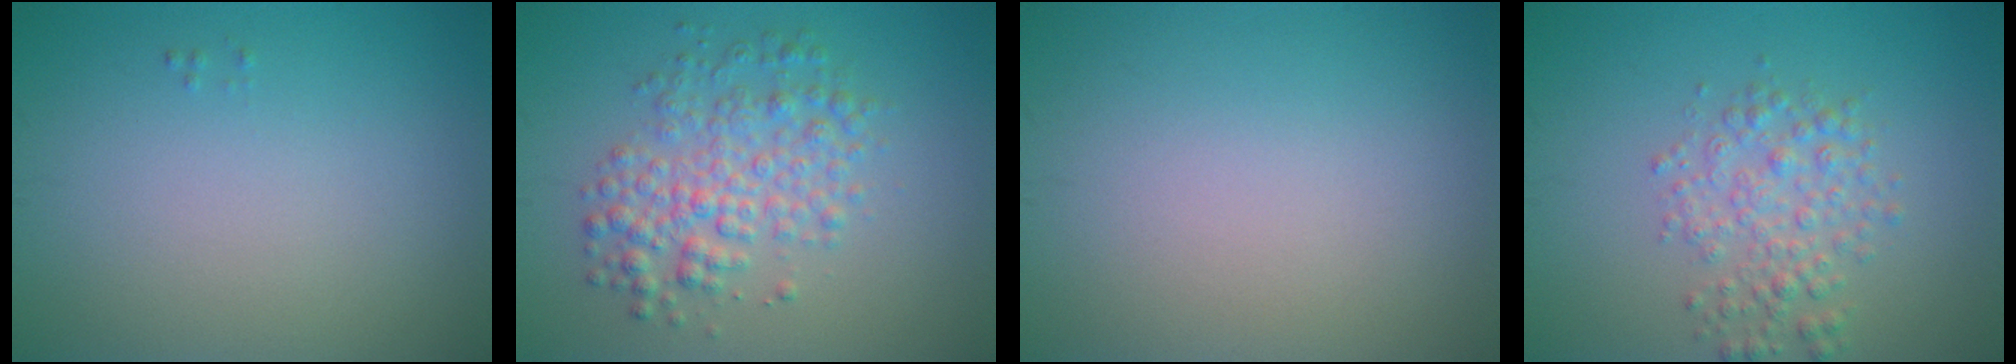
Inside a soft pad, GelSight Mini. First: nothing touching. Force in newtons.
{"total": 4.4, "press": 4.4, "slide": 0.0}
{"total": 0.0}
{"total": 3.1, "press": 3.1, "slide": 0.1}